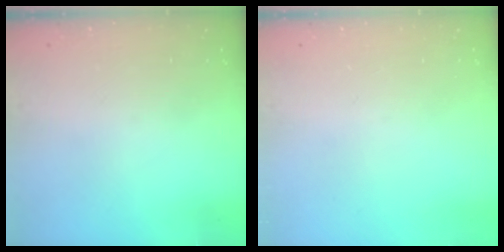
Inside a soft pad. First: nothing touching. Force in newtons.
{"total": 0.0}